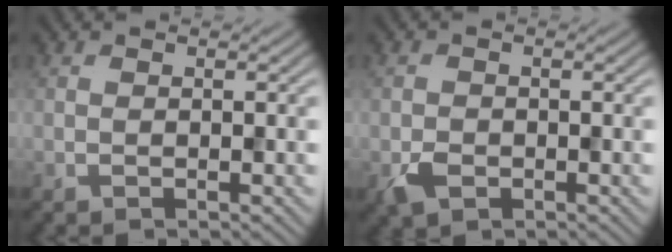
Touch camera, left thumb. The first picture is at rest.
{"total": 2.3, "force": [-1.1, 1.7, 1.2], "torque": [-0.028, -0.008, -0.024]}